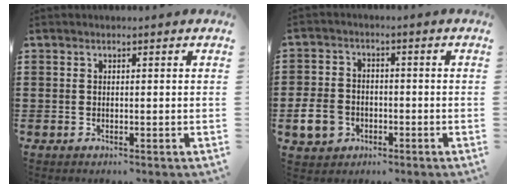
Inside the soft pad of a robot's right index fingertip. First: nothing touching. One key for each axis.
{"total": 5.4, "fx": -1.8, "fy": 4.3, "fz": 2.7, "tx": -0.082, "ty": 0.002, "tz": -0.039}